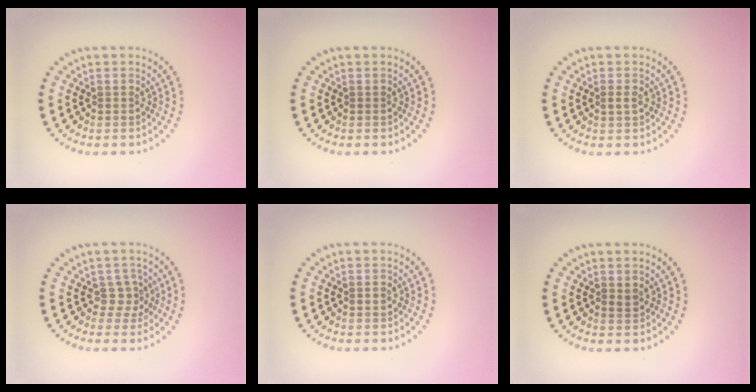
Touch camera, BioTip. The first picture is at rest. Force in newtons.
{"total": 0.0}
{"total": 1.0, "press": 1.0, "slide": 0.1}
{"total": 1.7, "press": 1.3, "slide": 1.1}
{"total": 1.1, "press": 1.1, "slide": 0.2}
{"total": 0.8, "press": 0.8, "slide": 0.3}